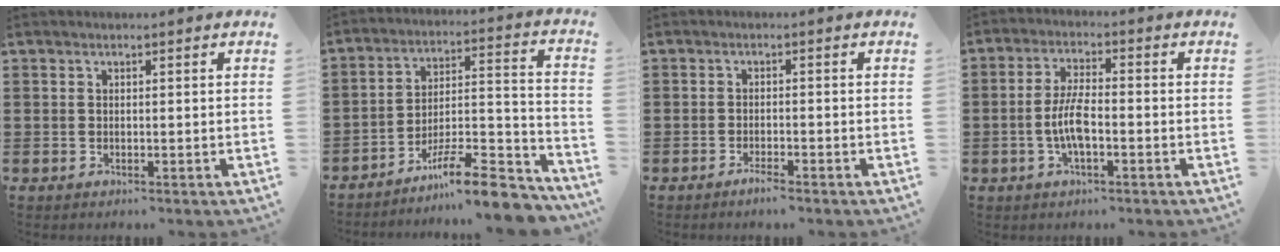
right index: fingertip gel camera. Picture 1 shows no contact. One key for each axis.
{"total": 11.3, "fx": -9.3, "fy": 1.5, "fz": 6.3, "tx": -0.091, "ty": 0.024, "tz": -0.175}
{"total": 1.7, "fx": -1.5, "fy": 0.0, "fz": 0.8, "tx": -0.017, "ty": -0.005, "tz": -0.027}
{"total": 5.8, "fx": -1.4, "fy": 1.8, "fz": 5.3, "tx": -0.120, "ty": -0.004, "tz": -0.033}